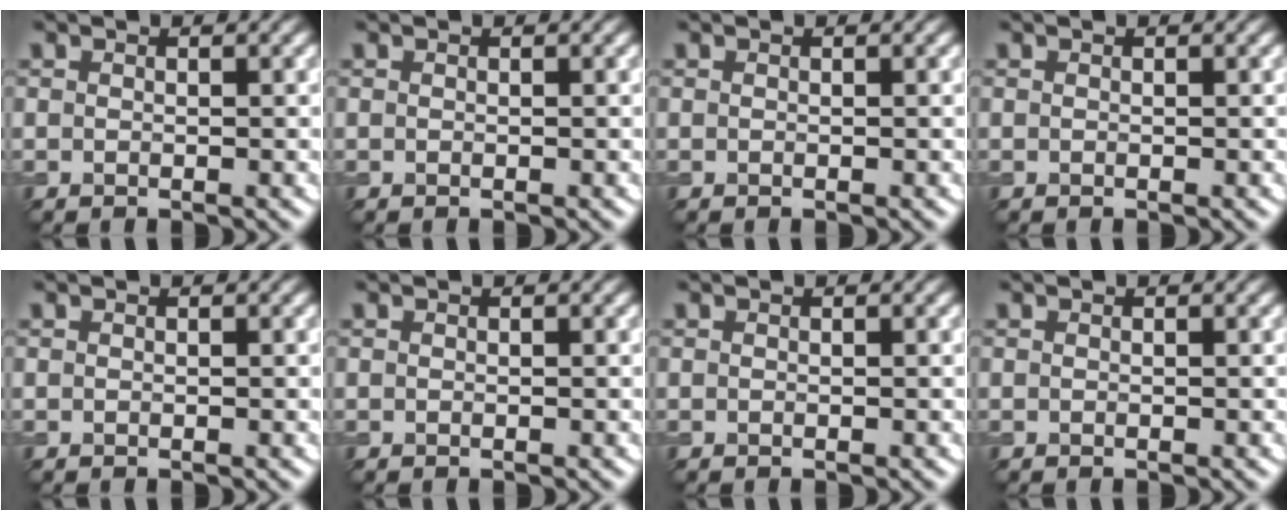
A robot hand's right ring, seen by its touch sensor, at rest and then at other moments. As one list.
[{"total": 0.0}, {"total": 0.0}, {"total": 0.0}, {"total": 0.0}, {"total": 0.0}, {"total": 0.0}, {"total": 0.0}]